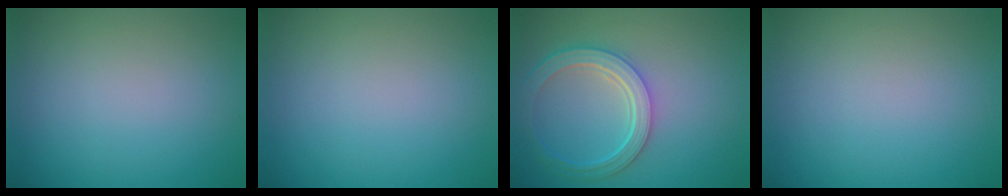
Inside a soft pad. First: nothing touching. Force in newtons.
{"total": 0.0}
{"total": 4.9, "press": 3.8, "slide": 3.0}
{"total": 0.0}